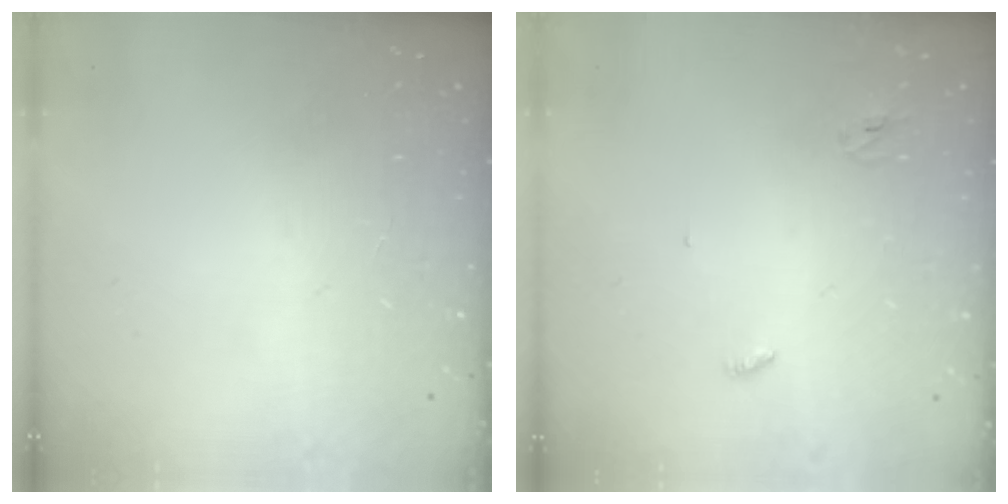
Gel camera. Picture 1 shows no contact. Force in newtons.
{"total": 2.8, "press": 2.8, "slide": 0.2}